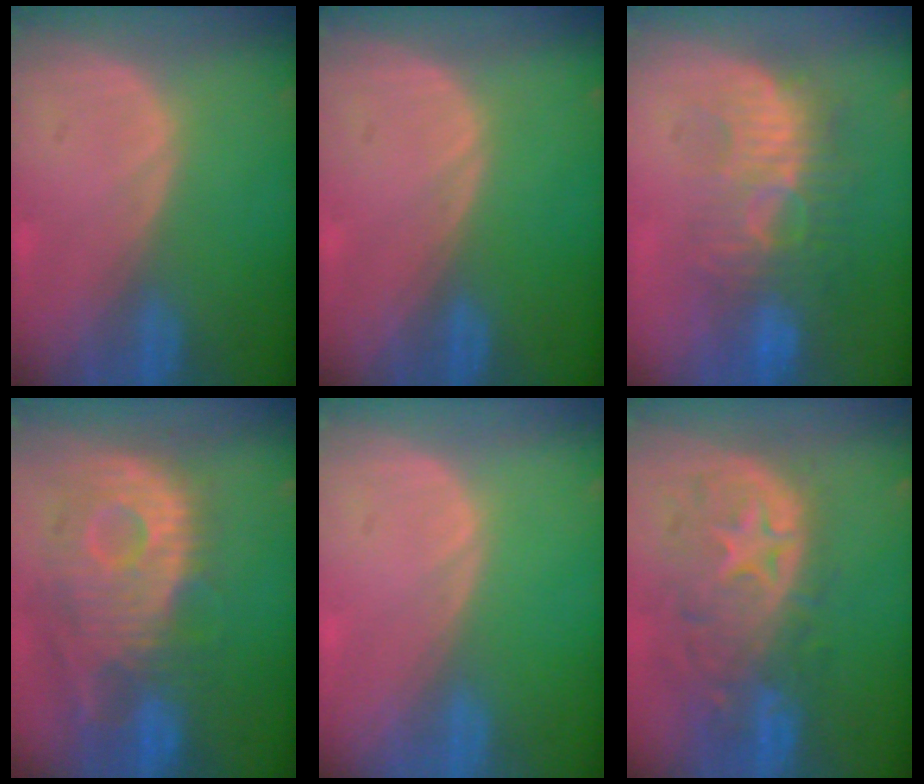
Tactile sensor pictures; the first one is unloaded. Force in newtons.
{"total": 0.0}
{"total": 9.3, "press": 8.9, "slide": 2.8}
{"total": 12.3, "press": 10.9, "slide": 5.6}
{"total": 0.0}
{"total": 11.2, "press": 9.8, "slide": 5.3}